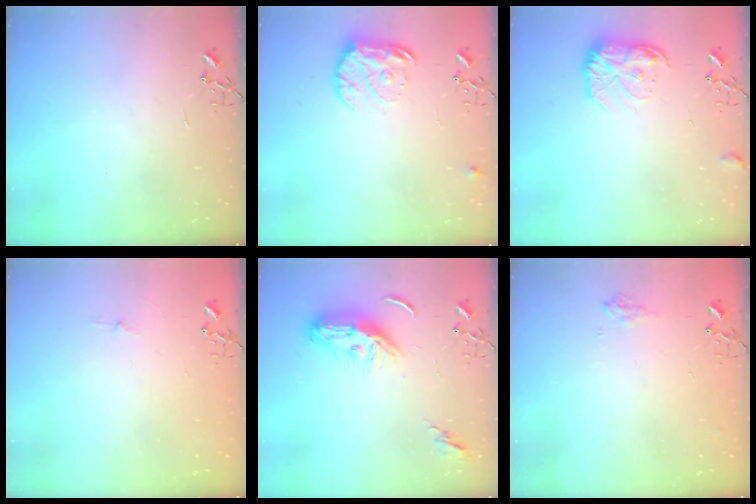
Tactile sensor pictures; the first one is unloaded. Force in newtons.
{"total": 13.9, "press": 13.8, "slide": 1.0}
{"total": 13.6, "press": 13.6, "slide": 1.0}
{"total": 3.1, "press": 3.1, "slide": 0.5}
{"total": 10.2, "press": 10.1, "slide": 1.0}
{"total": 7.6, "press": 7.6, "slide": 0.7}